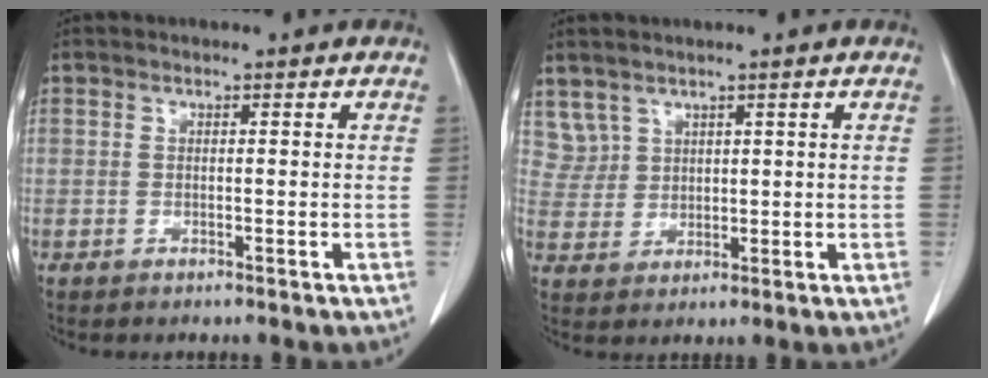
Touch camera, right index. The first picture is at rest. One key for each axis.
{"total": 3.9, "fx": 2.9, "fy": 2.7, "fz": -0.2, "tx": 0.013, "ty": 0.003, "tz": 0.064}